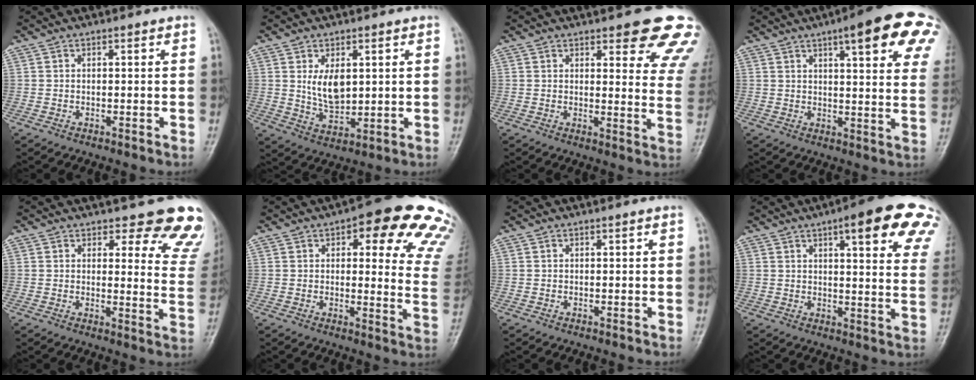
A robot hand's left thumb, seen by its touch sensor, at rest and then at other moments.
{"total": 7.1, "force": [1.7, 4.3, 5.5], "torque": [-0.077, -0.018, 0.041]}
{"total": 14.2, "force": [9.8, 4.3, 9.3], "torque": [-0.062, -0.049, 0.097]}
{"total": 18.7, "force": [9.5, 4.5, 15.5], "torque": [-0.178, -0.020, 0.108]}
{"total": 13.3, "force": [11.7, 4.7, 4.1], "torque": [0.015, -0.092, 0.102]}
{"total": 20.3, "force": [11.6, 7.4, 15.0], "torque": [-0.125, -0.039, 0.115]}
{"total": 0.0}
{"total": 18.9, "force": [10.5, 4.7, 14.9], "torque": [-0.163, -0.026, 0.116]}